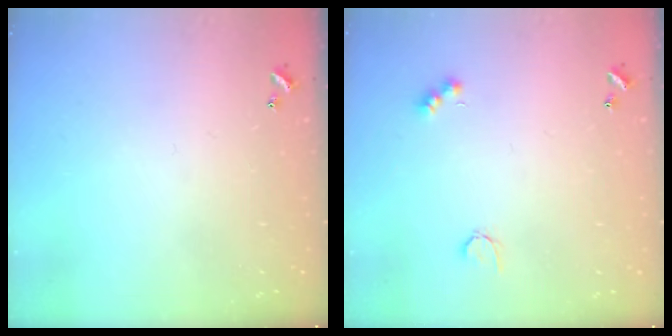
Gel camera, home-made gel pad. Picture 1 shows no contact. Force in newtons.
{"total": 5.7, "press": 5.6, "slide": 0.8}